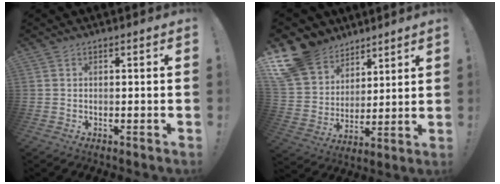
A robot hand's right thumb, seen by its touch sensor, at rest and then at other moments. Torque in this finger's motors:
{"motor_torque": [-0.85, 1.46, 0.00, 1.23, 0.25]}